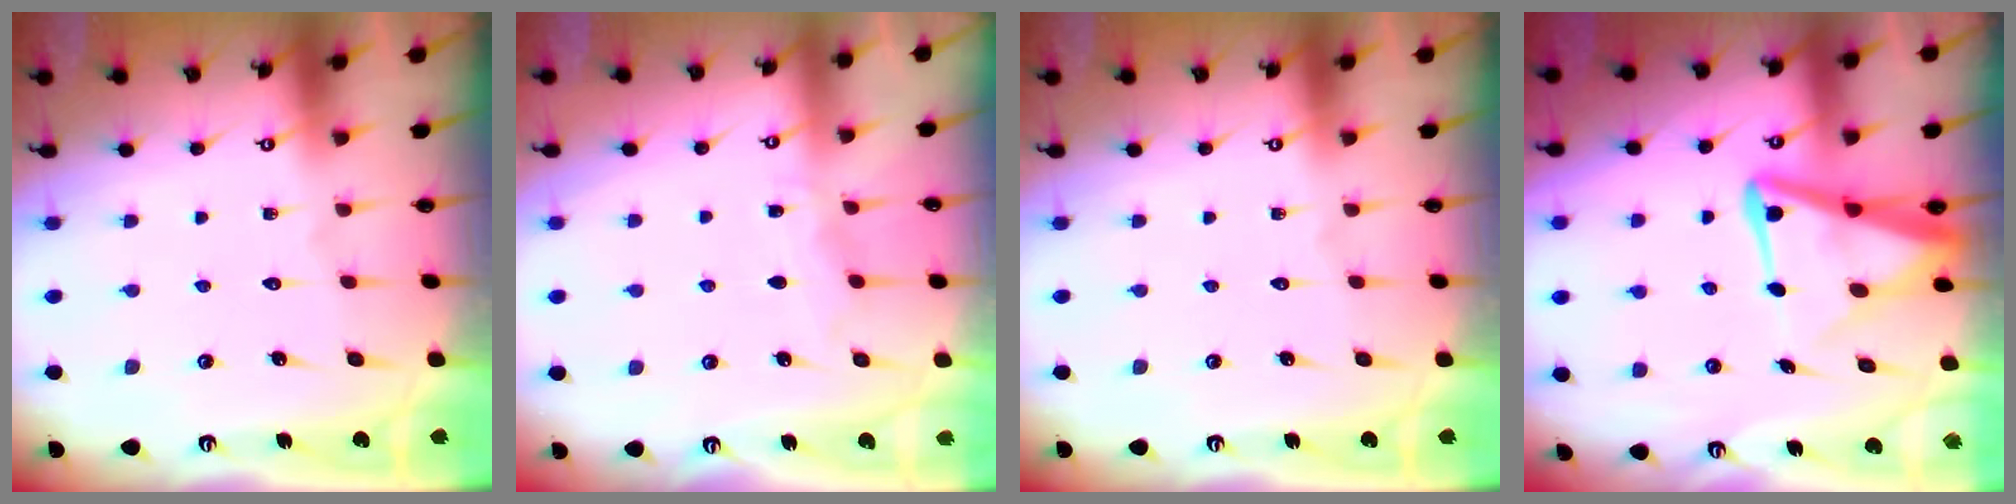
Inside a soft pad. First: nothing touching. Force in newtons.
{"total": 5.0, "press": 5.0, "slide": 0.5}
{"total": 0.0}
{"total": 9.1, "press": 9.1, "slide": 1.0}